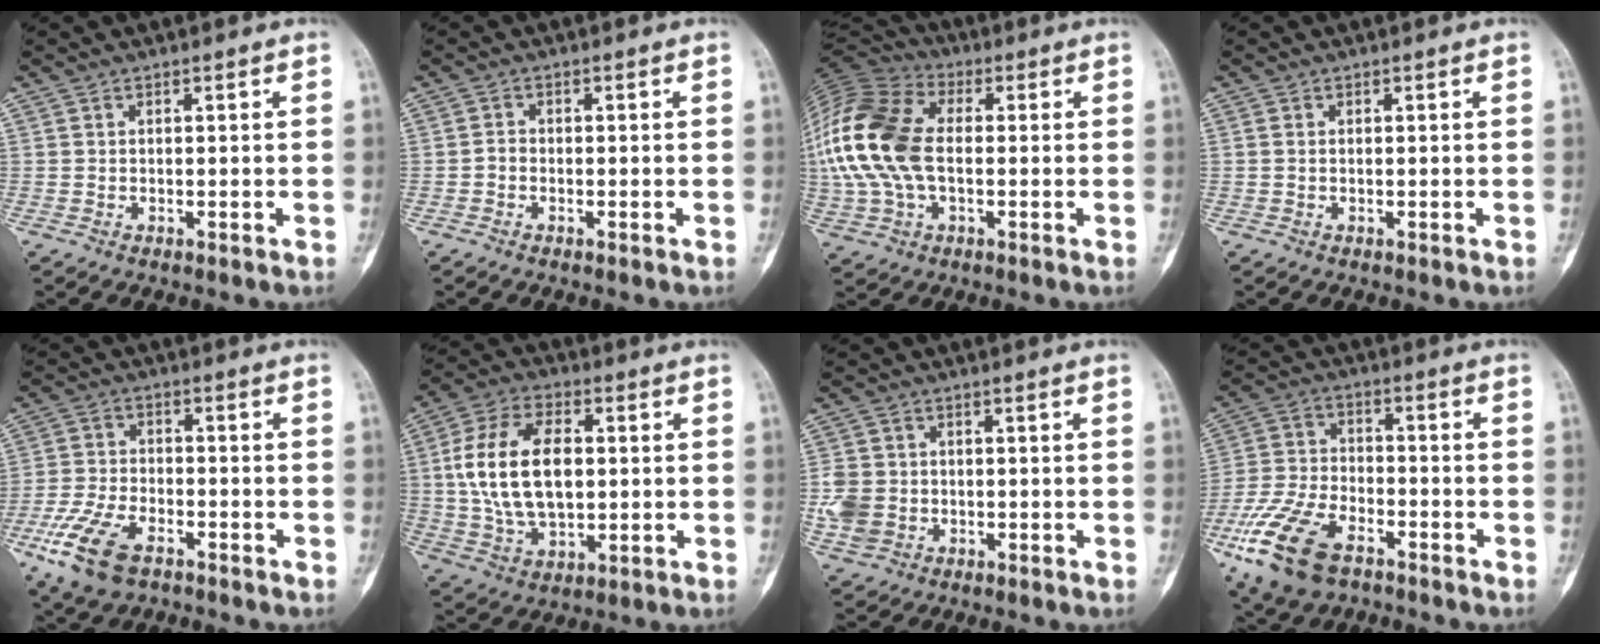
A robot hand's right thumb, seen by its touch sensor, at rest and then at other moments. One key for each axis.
{"total": 1.4, "fx": -0.5, "fy": 1.1, "fz": 0.6, "tx": -0.003, "ty": 0.005, "tz": -0.017}
{"total": 19.4, "fx": 0.0, "fy": 12.1, "fz": 15.2, "tx": -0.337, "ty": 0.020, "tz": -0.004}
{"total": 0.6, "fx": 0.0, "fy": 0.5, "fz": 0.3, "tx": -0.004, "ty": 0.001, "tz": -0.002}
{"total": 12.0, "fx": -6.4, "fy": 6.4, "fz": 8.0, "tx": -0.161, "ty": 0.010, "tz": -0.123}
{"total": 17.7, "fx": 1.5, "fy": 10.8, "fz": 14.0, "tx": -0.245, "ty": 0.008, "tz": 0.029}
{"total": 6.5, "fx": -1.2, "fy": 5.6, "fz": 3.2, "tx": -0.058, "ty": 0.007, "tz": -0.020}
{"total": 16.2, "fx": -8.8, "fy": 8.7, "fz": 10.5, "tx": -0.213, "ty": 0.019, "tz": -0.168}